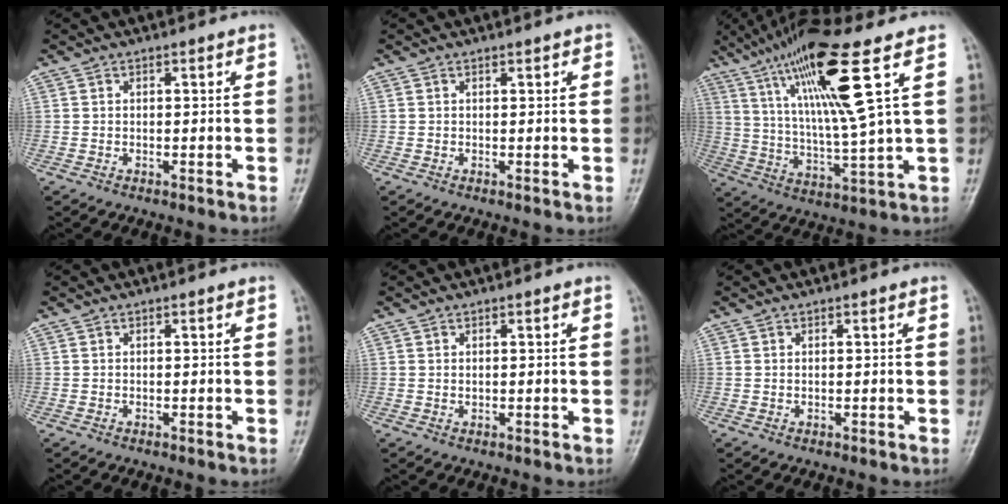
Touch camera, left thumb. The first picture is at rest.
{"total": 1.2, "force": [0.6, 0.5, 0.8], "torque": [-0.007, 0.000, 0.006]}
{"total": 19.0, "force": [8.5, 1.6, 16.9], "torque": [-0.320, -0.023, 0.152]}
{"total": 0.0}
{"total": 1.1, "force": [0.4, 0.6, 0.8], "torque": [-0.014, 0.000, 0.009]}
{"total": 0.6, "force": [0.2, 0.3, 0.5], "torque": [-0.007, 0.001, 0.005]}